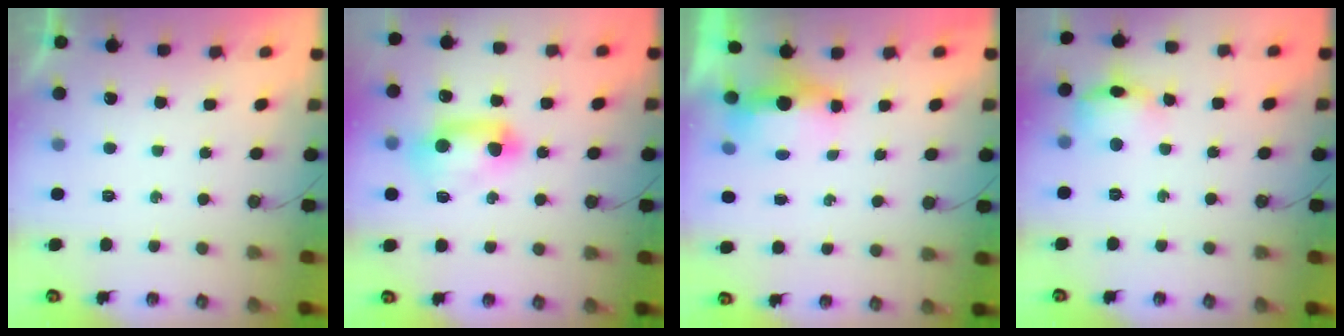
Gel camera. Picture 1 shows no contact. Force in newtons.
{"total": 11.7, "press": 11.7, "slide": 0.9}
{"total": 7.7, "press": 5.5, "slide": 5.4}
{"total": 11.1, "press": 11.0, "slide": 1.0}